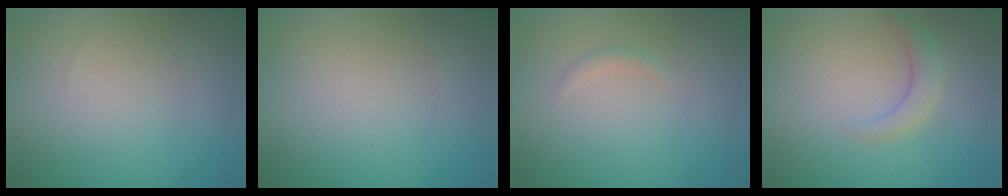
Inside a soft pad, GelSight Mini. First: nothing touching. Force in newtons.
{"total": 0.0}
{"total": 0.7, "press": 0.7, "slide": 0.0}
{"total": 2.1, "press": 2.0, "slide": 0.3}